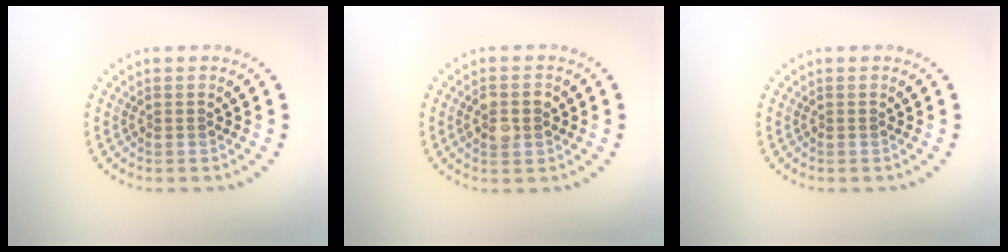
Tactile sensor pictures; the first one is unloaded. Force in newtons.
{"total": 2.8, "press": 2.8, "slide": 0.1}
{"total": 0.0}